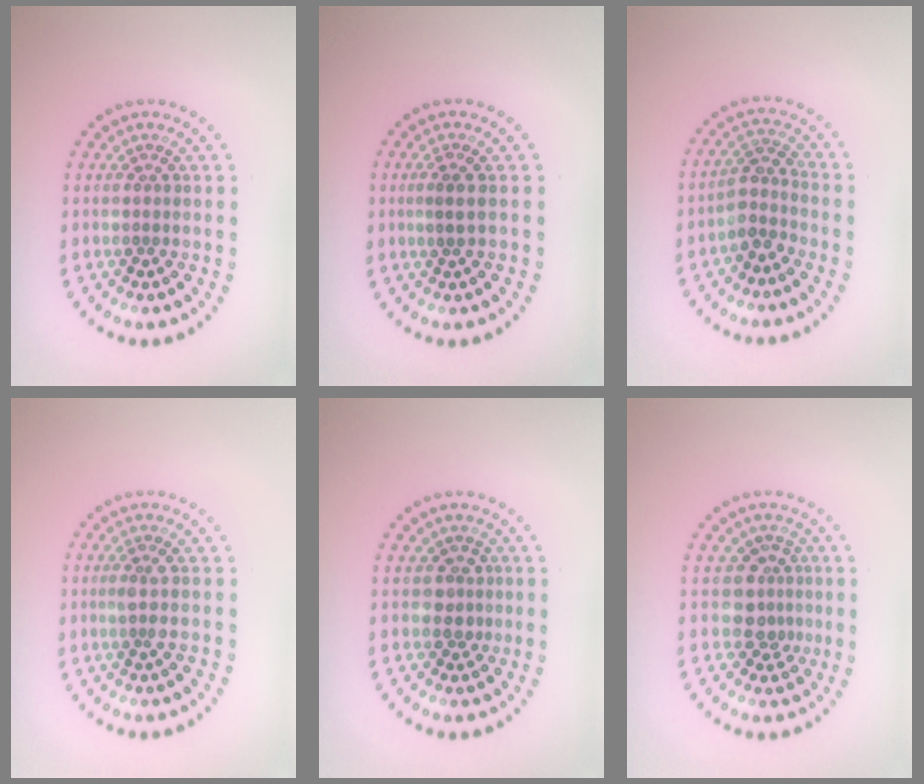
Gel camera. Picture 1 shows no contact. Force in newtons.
{"total": 0.9, "press": 0.6, "slide": 0.7}
{"total": 2.3, "press": 1.9, "slide": 1.4}
{"total": 1.5, "press": 1.1, "slide": 0.9}
{"total": 1.6, "press": 1.2, "slide": 1.0}
{"total": 2.6, "press": 1.9, "slide": 1.8}